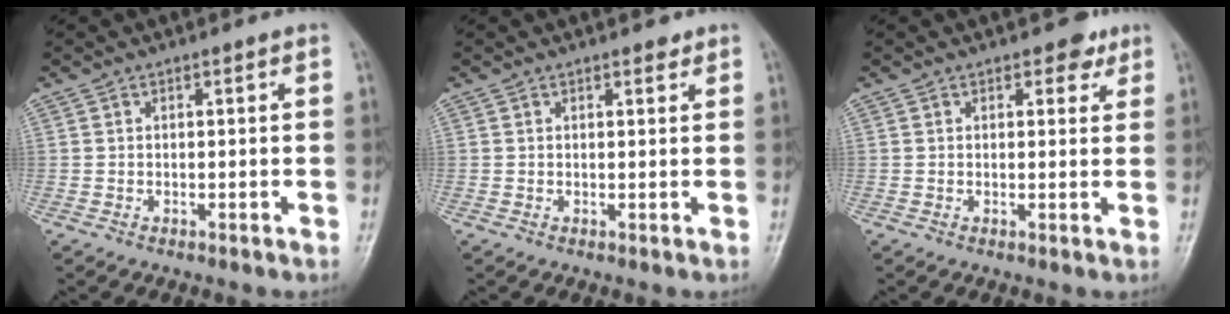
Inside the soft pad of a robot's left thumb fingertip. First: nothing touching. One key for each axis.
{"total": 1.4, "fx": 1.0, "fy": 0.6, "fz": 0.7, "tx": -0.005, "ty": -0.005, "tz": 0.011}
{"total": 2.8, "fx": 1.8, "fy": 1.7, "fz": 1.3, "tx": 0.002, "ty": -0.007, "tz": 0.020}